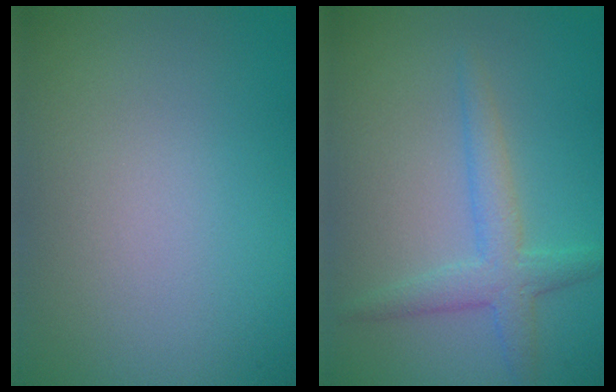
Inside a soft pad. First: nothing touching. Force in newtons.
{"total": 3.0, "press": 3.0, "slide": 0.1}